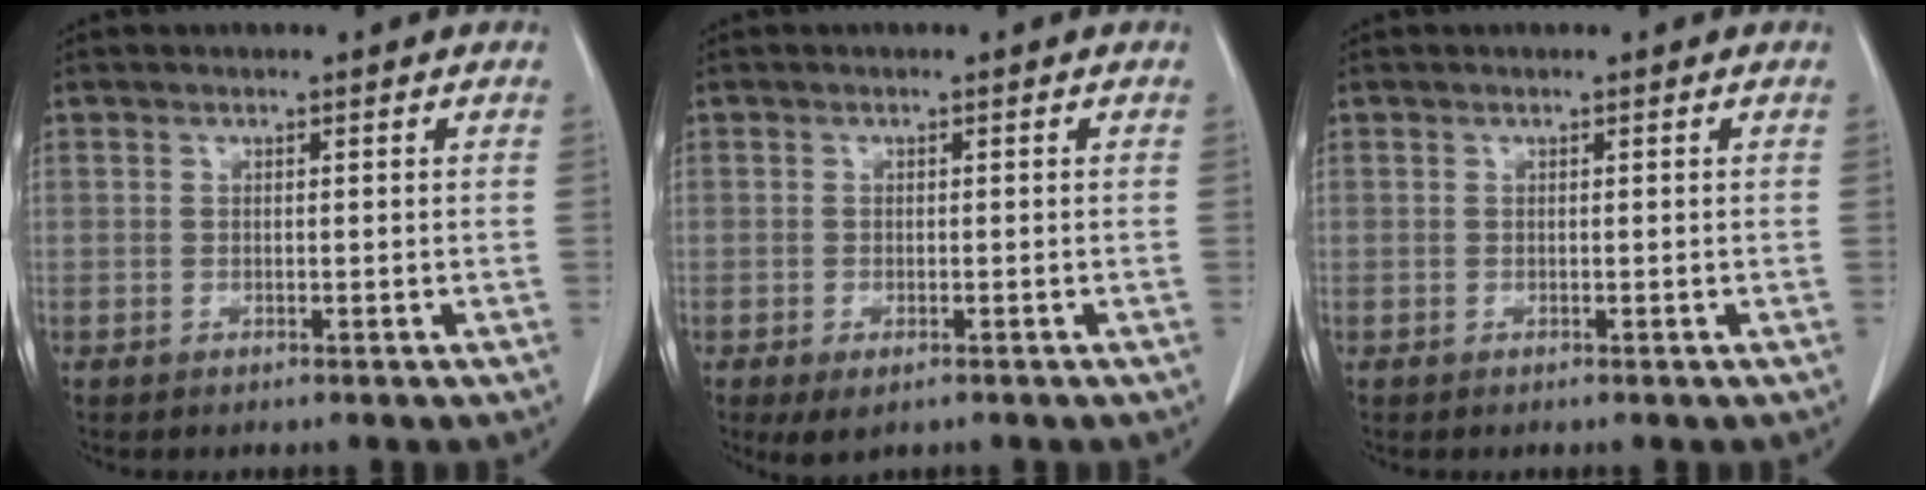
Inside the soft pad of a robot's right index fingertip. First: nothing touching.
{"total": 3.1, "force": [-1.9, 1.2, 2.2], "torque": [-0.037, -0.008, -0.023]}
{"total": 0.0}